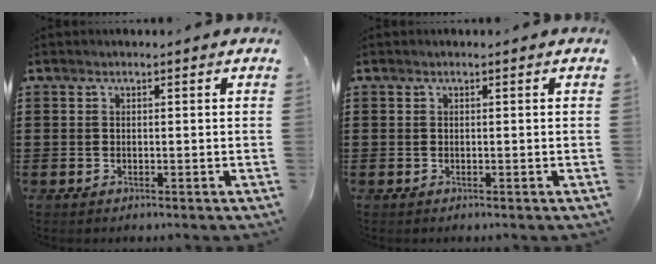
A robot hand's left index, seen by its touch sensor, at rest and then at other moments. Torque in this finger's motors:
{"motor_torque": [0.00, 0.00, 0.00, 0.01]}